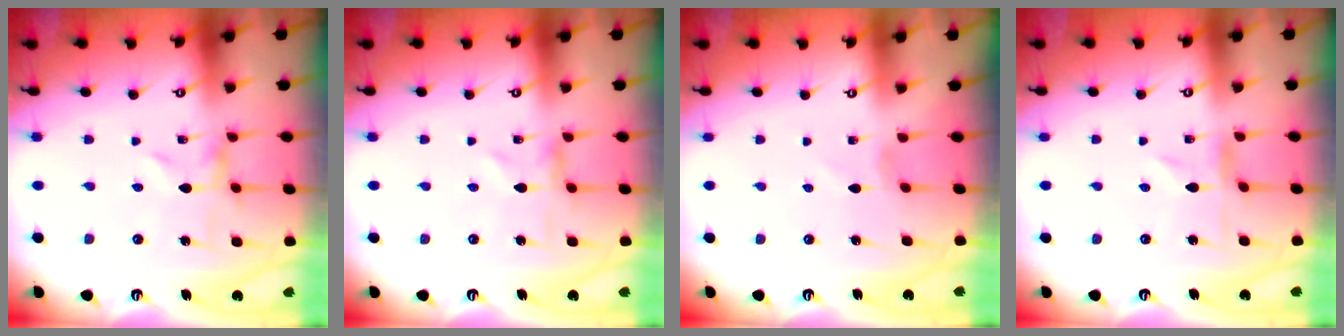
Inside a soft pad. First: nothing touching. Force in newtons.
{"total": 0.7, "press": 0.7, "slide": 0.2}
{"total": 0.0}
{"total": 0.0}